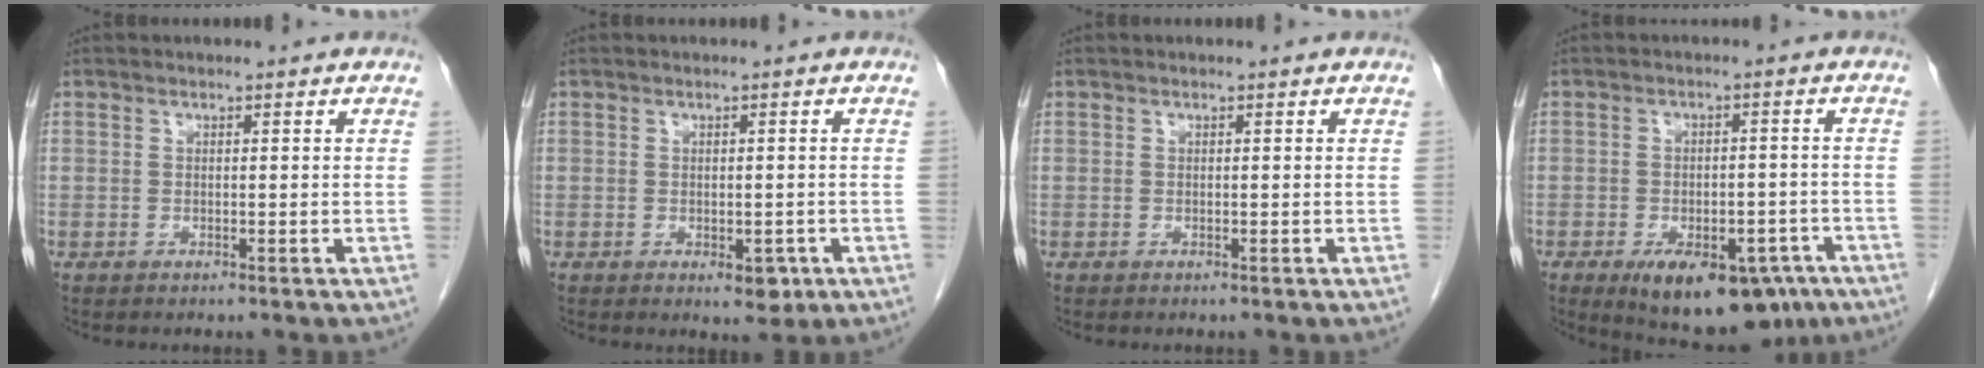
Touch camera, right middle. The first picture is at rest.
{"total": 2.8, "force": [-1.1, 1.7, 2.0], "torque": [-0.018, 0.000, -0.005]}
{"total": 0.0}
{"total": 14.5, "force": [-8.9, 7.0, 9.1], "torque": [-0.114, 0.001, -0.117]}